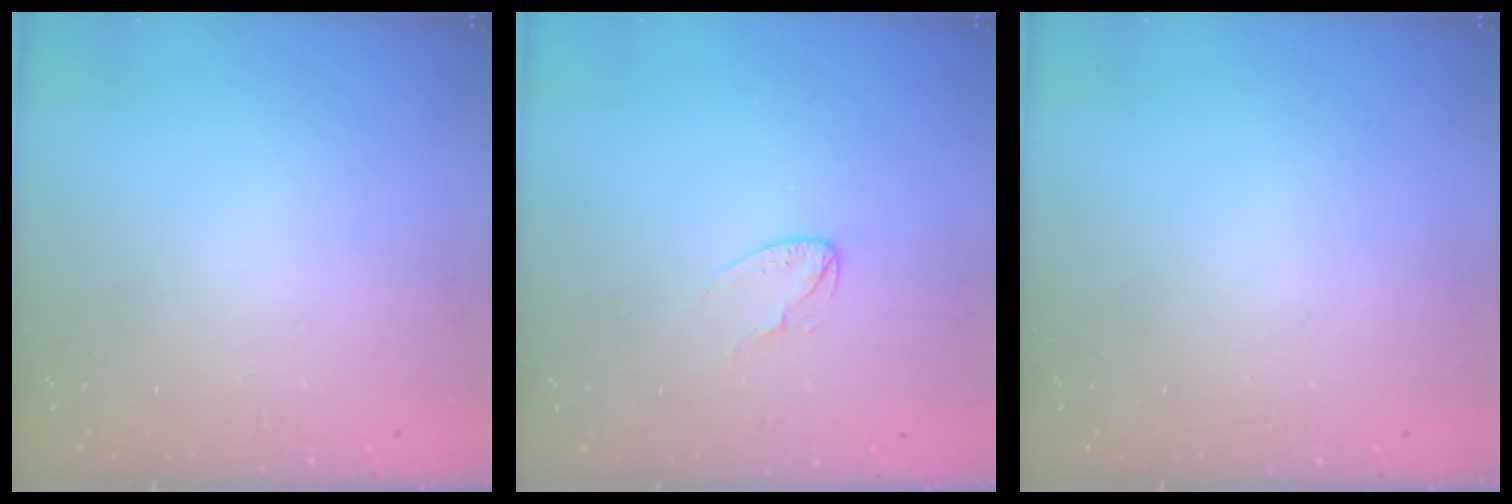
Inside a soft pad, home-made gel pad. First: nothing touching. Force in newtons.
{"total": 3.4, "press": 3.4, "slide": 0.3}
{"total": 0.0}